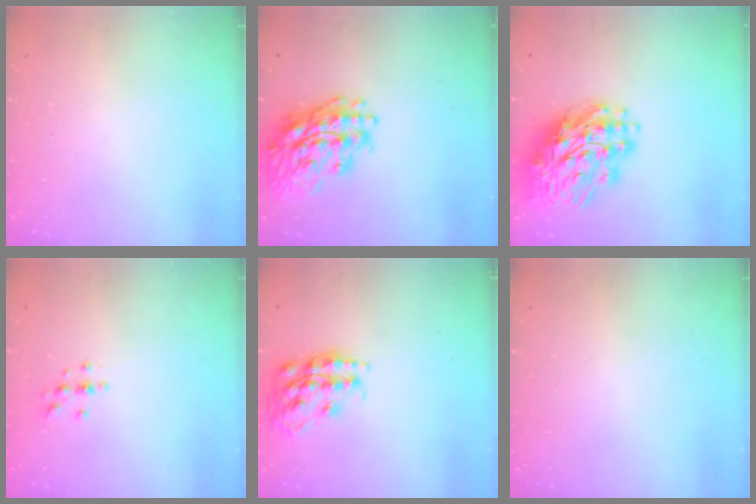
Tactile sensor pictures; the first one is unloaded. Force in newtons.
{"total": 19.4, "press": 19.2, "slide": 3.0}
{"total": 18.5, "press": 18.3, "slide": 3.0}
{"total": 3.0, "press": 3.0, "slide": 0.3}
{"total": 17.0, "press": 16.9, "slide": 1.2}
{"total": 0.0}